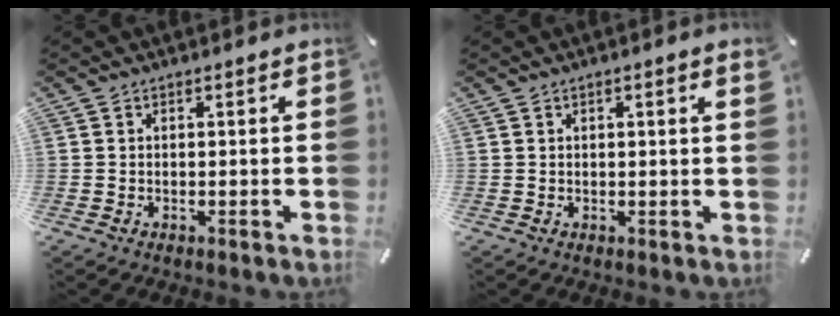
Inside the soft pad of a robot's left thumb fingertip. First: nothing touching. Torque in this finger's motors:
{"motor_torque": [0.44, -0.80, 0.00, -0.22, -0.08]}